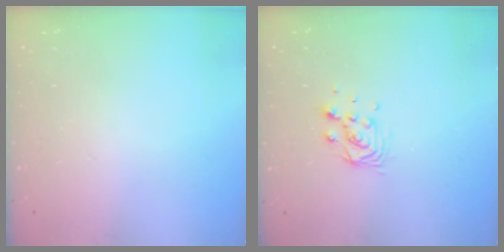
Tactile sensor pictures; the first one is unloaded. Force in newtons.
{"total": 7.0, "press": 7.0, "slide": 0.5}